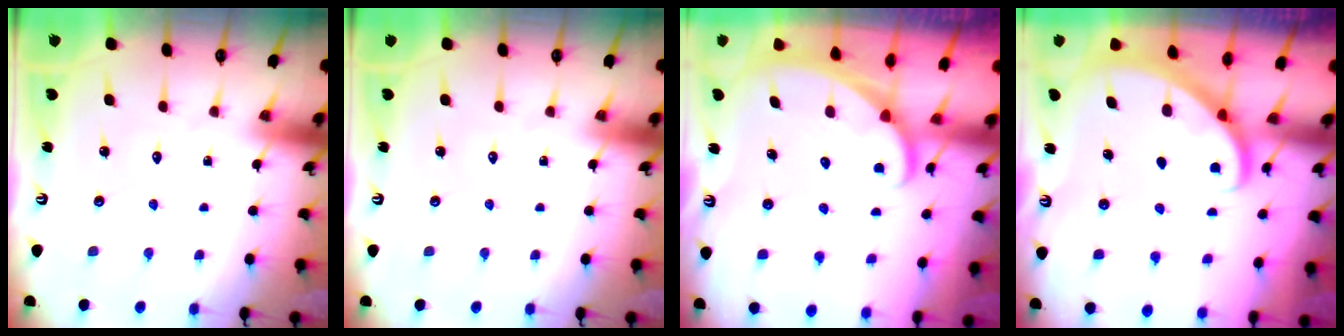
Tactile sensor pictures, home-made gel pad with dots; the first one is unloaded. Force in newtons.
{"total": 0.0}
{"total": 2.1, "press": 2.1, "slide": 0.0}
{"total": 2.8, "press": 2.8, "slide": 0.2}